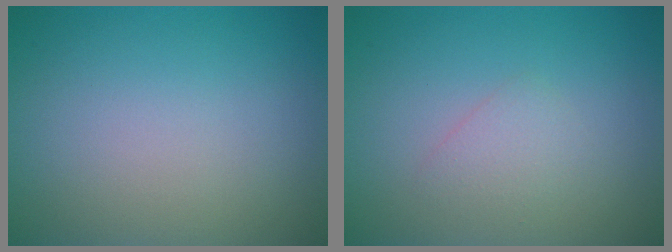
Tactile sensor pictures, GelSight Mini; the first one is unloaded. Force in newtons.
{"total": 1.4, "press": 1.4, "slide": 0.0}